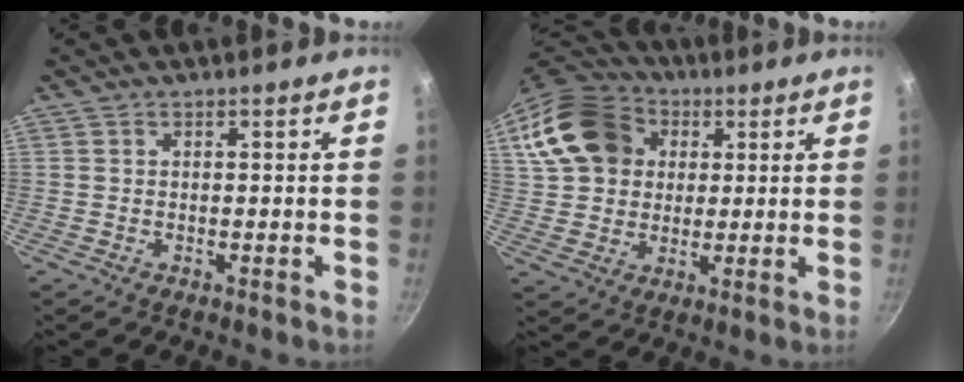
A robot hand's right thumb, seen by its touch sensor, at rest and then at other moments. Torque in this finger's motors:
{"motor_torque": [-0.20, 1.84, 0.43, -0.35, 0.33]}